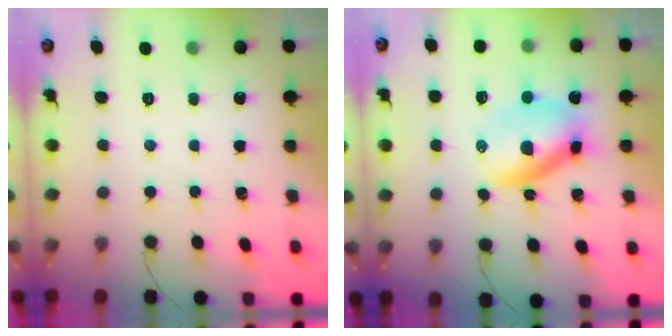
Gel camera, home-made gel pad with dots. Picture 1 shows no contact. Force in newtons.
{"total": 8.0, "press": 7.7, "slide": 2.4}